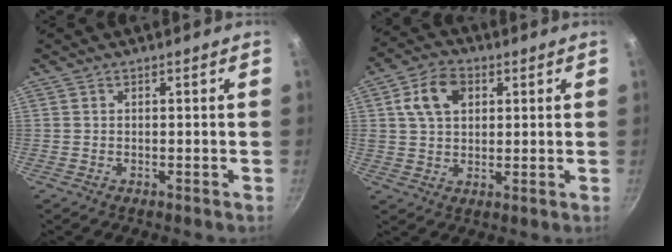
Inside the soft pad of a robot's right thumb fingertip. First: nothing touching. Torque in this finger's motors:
{"motor_torque": [1.10, 2.16, 0.94, 0.00, 0.41]}